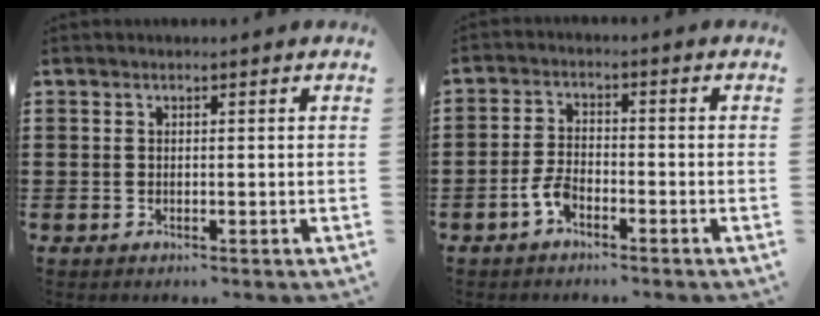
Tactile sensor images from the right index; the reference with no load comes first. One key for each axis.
{"total": 3.6, "fx": -2.2, "fy": 1.4, "fz": 2.5, "tx": -0.067, "ty": -0.005, "tz": -0.045}